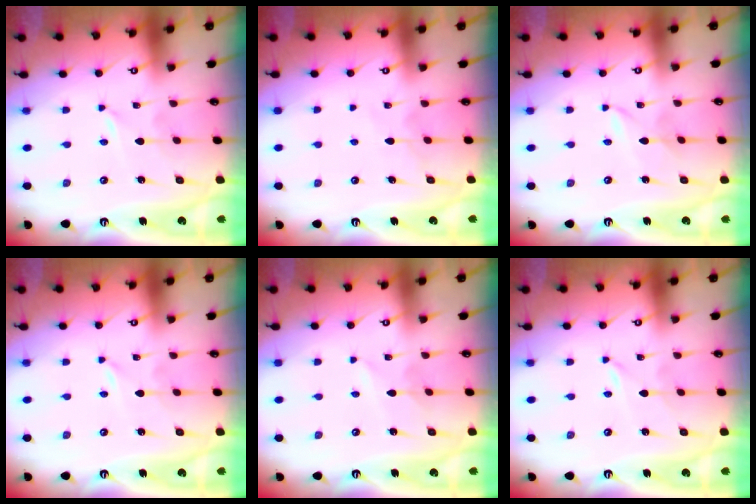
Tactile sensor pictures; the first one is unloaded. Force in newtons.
{"total": 5.3, "press": 5.2, "slide": 0.7}
{"total": 1.8, "press": 1.7, "slide": 0.2}
{"total": 0.0}
{"total": 2.3, "press": 2.3, "slide": 0.2}
{"total": 0.0}